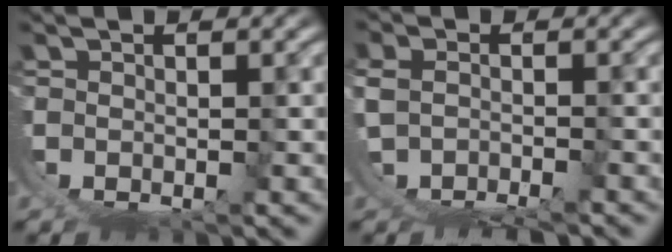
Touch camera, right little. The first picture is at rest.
{"total": 3.5, "force": [-3.0, 1.2, 1.3], "torque": [-0.027, -0.024, -0.041]}